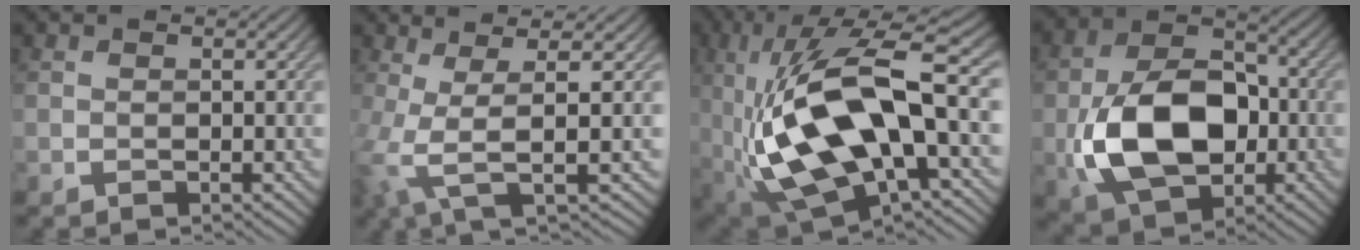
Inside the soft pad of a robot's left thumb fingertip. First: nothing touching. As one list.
[{"total": 5.8, "force": [-0.3, 1.0, 5.7], "torque": [-0.113, 0.004, -0.009]}, {"total": 18.6, "force": [-1.0, 9.1, 16.1], "torque": [-0.301, -0.010, -0.014]}, {"total": 13.4, "force": [-2.8, 8.9, 9.7], "torque": [-0.198, -0.015, -0.055]}]